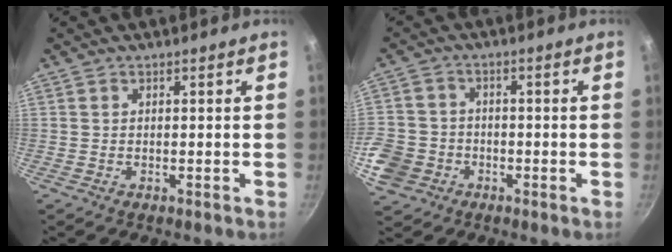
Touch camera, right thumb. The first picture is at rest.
{"total": 10.9, "force": [-3.7, 9.3, 4.4], "torque": [-0.097, 0.035, -0.077]}